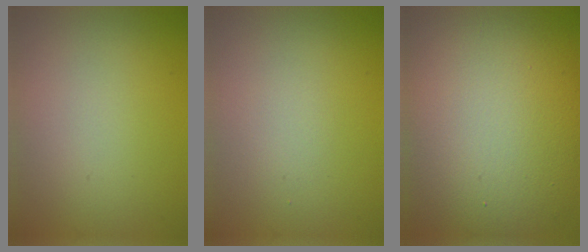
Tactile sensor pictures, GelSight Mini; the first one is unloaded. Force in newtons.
{"total": 0.7, "press": 0.7, "slide": 0.0}
{"total": 14.2, "press": 14.2, "slide": 0.1}